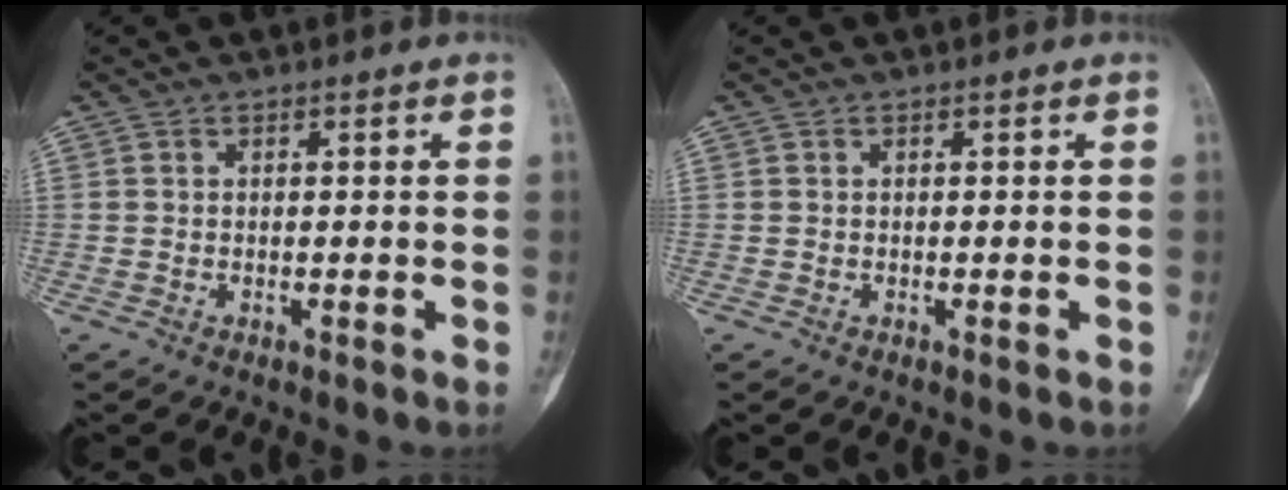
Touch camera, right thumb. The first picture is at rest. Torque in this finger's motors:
{"motor_torque": [0.03, -0.03, 0.01, 0.00, 0.00]}